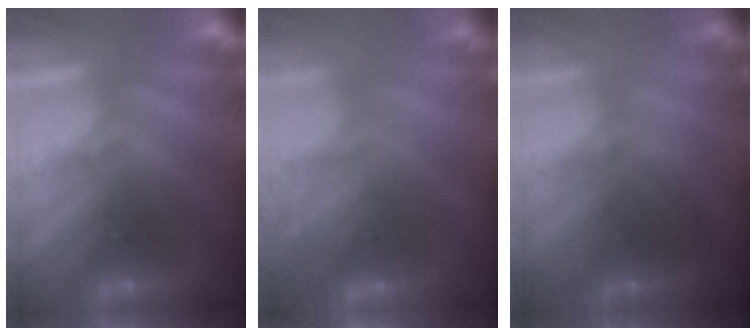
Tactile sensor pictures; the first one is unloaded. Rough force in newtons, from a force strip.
{"total": 7.8}
{"total": 1.7}